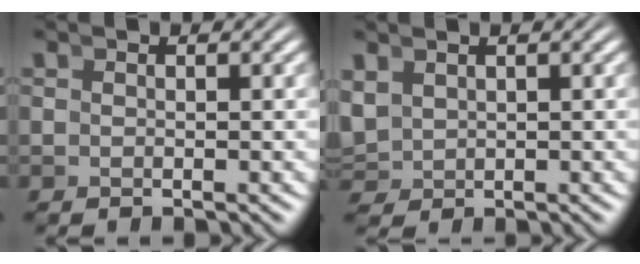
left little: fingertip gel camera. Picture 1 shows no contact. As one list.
[{"total": 2.1, "force": [0.8, 1.7, 1.0], "torque": [-0.031, -0.005, 0.026]}]